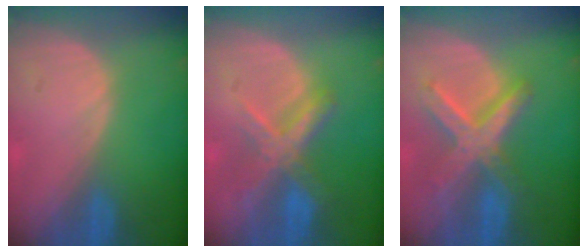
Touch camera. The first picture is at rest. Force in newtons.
{"total": 7.2, "press": 6.1, "slide": 3.9}
{"total": 8.4, "press": 7.2, "slide": 4.2}